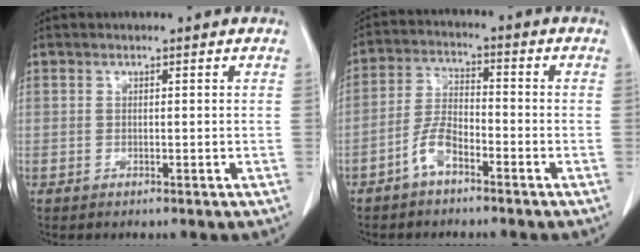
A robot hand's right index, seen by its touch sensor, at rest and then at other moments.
{"total": 5.4, "force": [-3.4, 2.2, 3.6], "torque": [-0.079, 0.012, -0.066]}